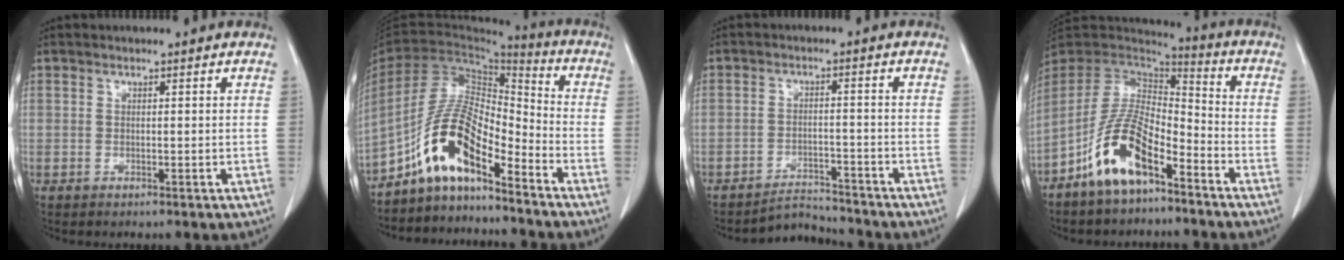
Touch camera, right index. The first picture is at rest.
{"total": 11.5, "force": [-7.7, 3.1, 7.9], "torque": [-0.161, 0.026, -0.142]}
{"total": 4.5, "force": [-4.4, 0.5, -0.7], "torque": [0.010, 0.002, -0.069]}
{"total": 12.3, "force": [-7.1, 4.4, 9.0], "torque": [-0.190, 0.006, -0.135]}